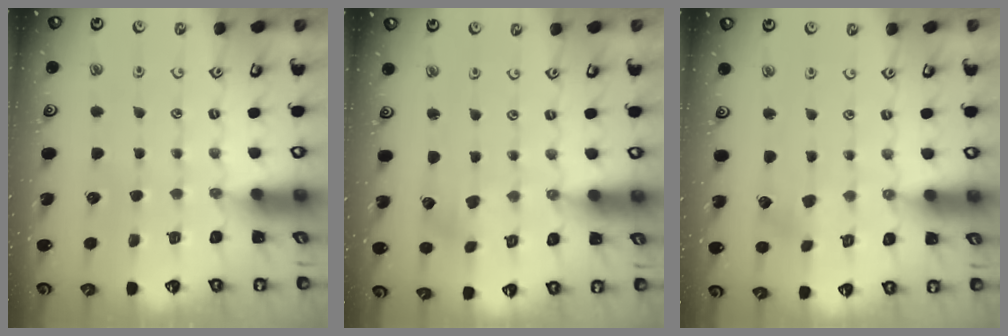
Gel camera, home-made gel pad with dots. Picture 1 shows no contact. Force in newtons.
{"total": 1.9, "press": 1.9, "slide": 0.2}
{"total": 1.8, "press": 1.8, "slide": 0.4}